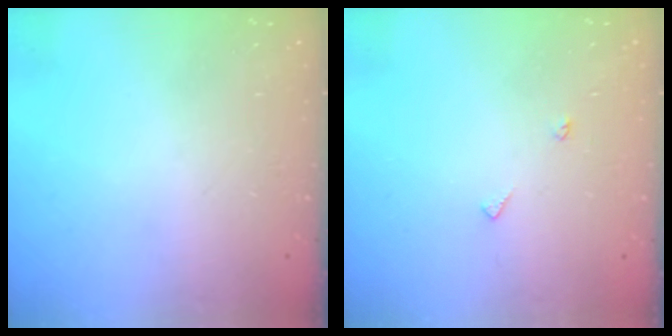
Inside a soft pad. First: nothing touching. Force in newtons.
{"total": 4.8, "press": 4.8, "slide": 0.3}